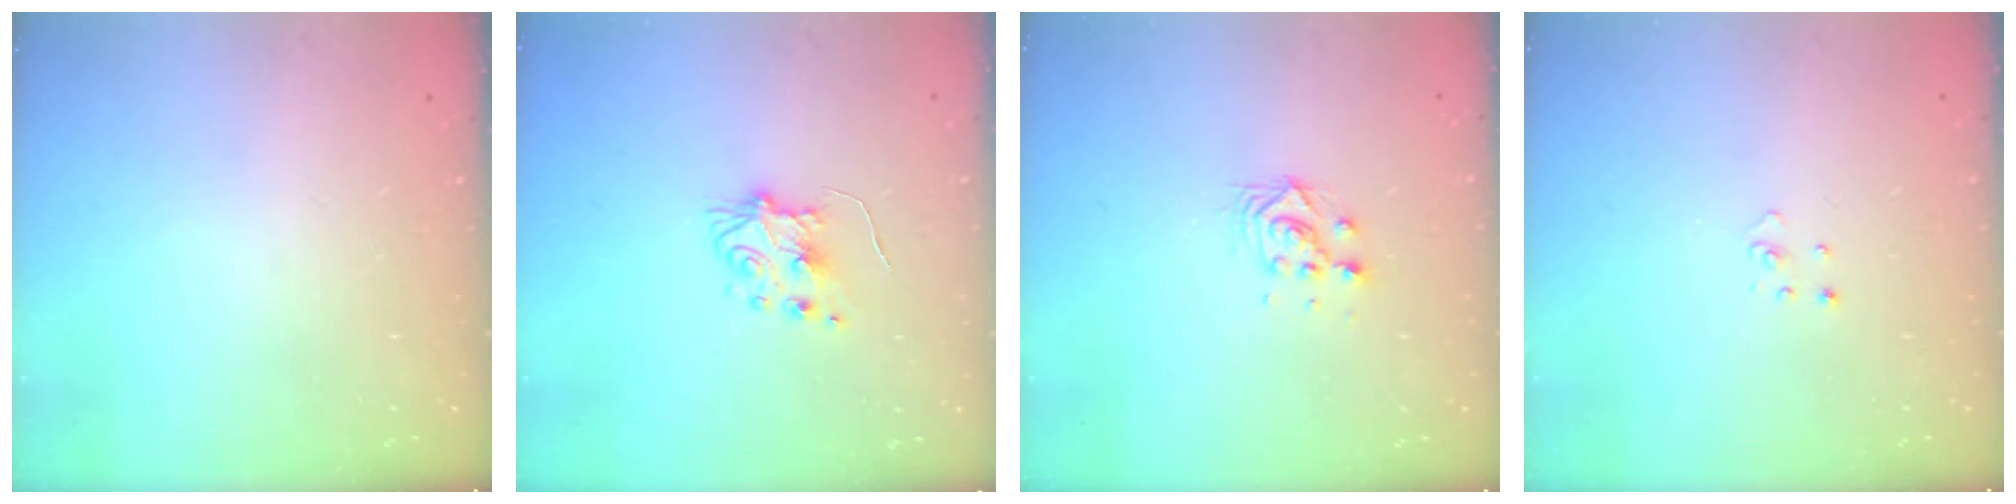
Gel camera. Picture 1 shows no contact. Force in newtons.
{"total": 6.4, "press": 6.4, "slide": 0.4}
{"total": 4.8, "press": 4.8, "slide": 0.1}
{"total": 2.2, "press": 2.2, "slide": 0.2}